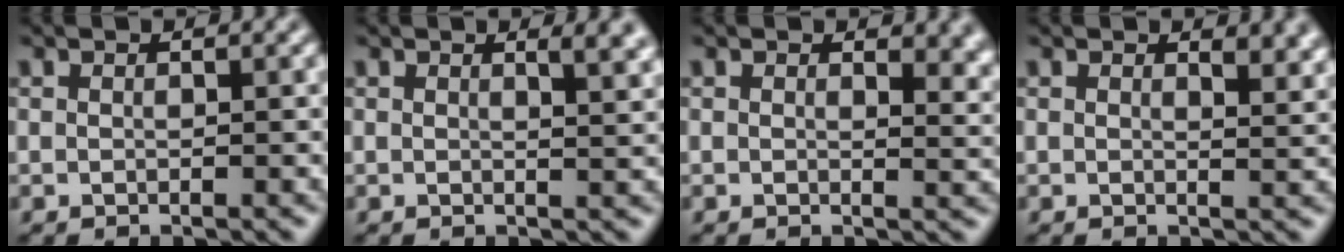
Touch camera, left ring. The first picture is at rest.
{"total": 2.9, "force": [1.5, 1.2, 2.2], "torque": [-0.008, 0.004, 0.015]}
{"total": 3.0, "force": [1.4, 1.5, 2.2], "torque": [-0.023, -0.006, 0.019]}
{"total": 2.6, "force": [1.6, 1.0, 1.8], "torque": [-0.021, -0.002, 0.025]}